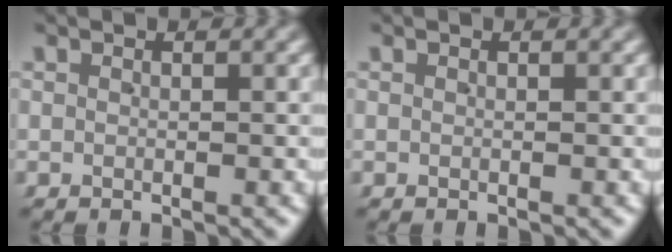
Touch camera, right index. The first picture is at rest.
{"total": 0.0}